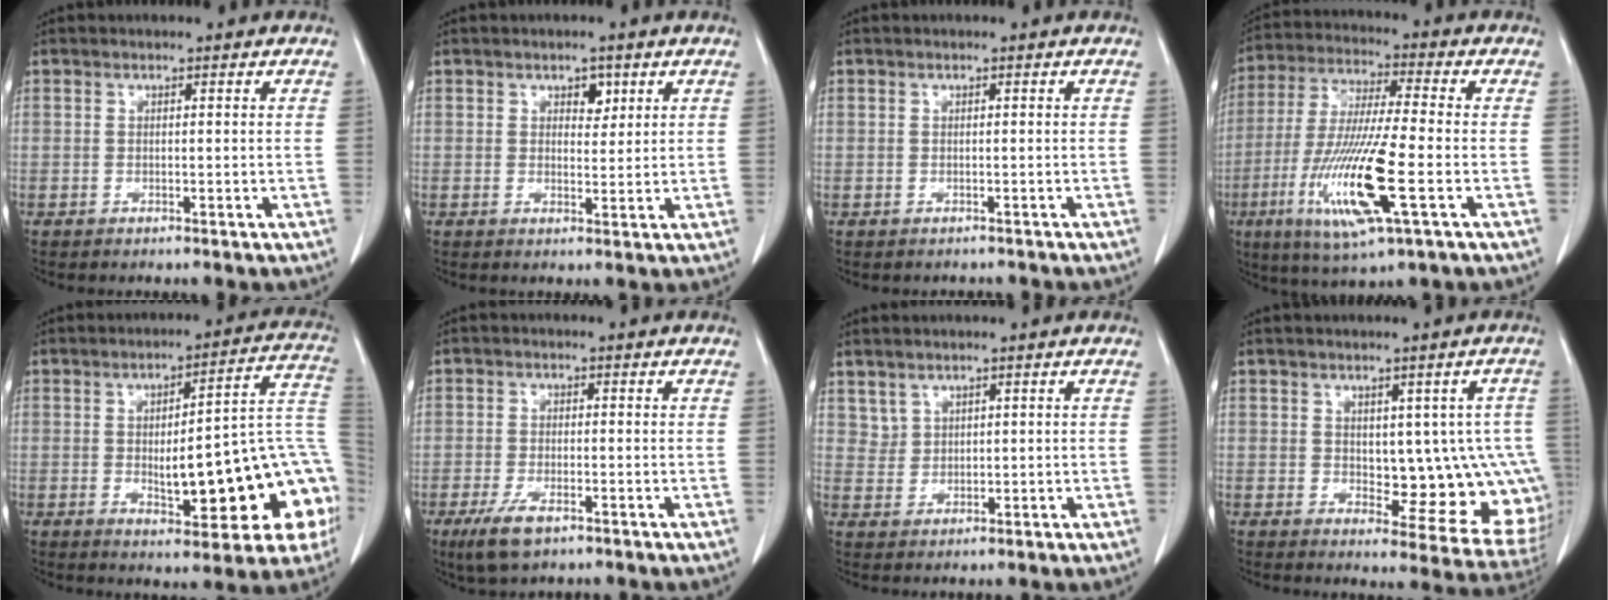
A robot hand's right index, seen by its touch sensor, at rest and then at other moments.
{"total": 2.5, "force": [1.3, 1.6, 1.5], "torque": [-0.017, 0.000, 0.019]}
{"total": 1.4, "force": [-1.0, 0.9, 0.0], "torque": [-0.005, 0.002, -0.014]}
{"total": 16.3, "force": [-5.0, 1.2, 15.4], "torque": [-0.317, -0.026, -0.092]}
{"total": 20.2, "force": [-3.9, 5.1, 19.2], "torque": [-0.168, 0.039, -0.034]}
{"total": 5.1, "force": [-3.0, 2.0, 3.6], "torque": [-0.078, -0.007, -0.051]}
{"total": 2.4, "force": [1.8, 1.6, 0.2], "torque": [0.005, 0.002, 0.035]}
{"total": 11.7, "force": [0.0, 5.4, 10.4], "torque": [-0.099, 0.007, 0.014]}